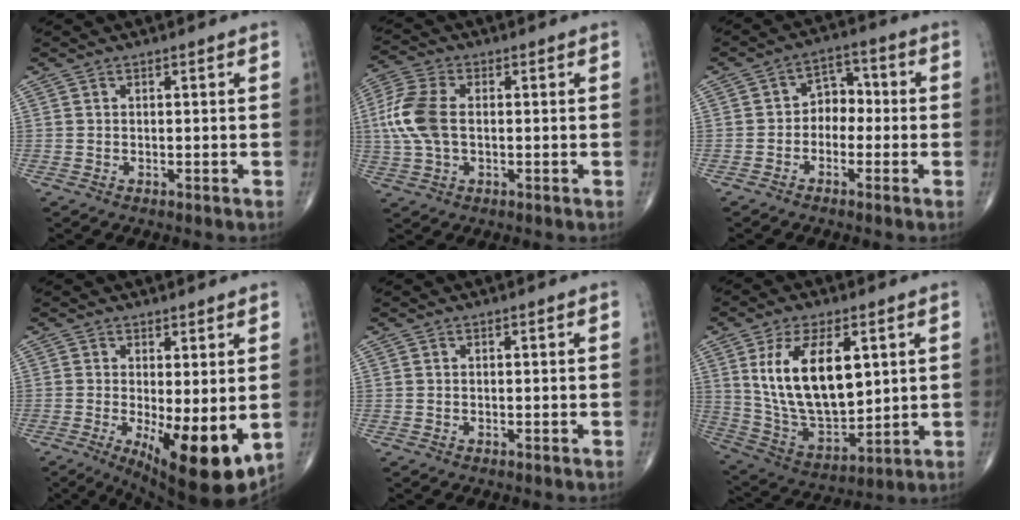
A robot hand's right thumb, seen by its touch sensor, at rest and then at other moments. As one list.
[{"total": 9.9, "force": [0.3, 5.8, 8.0], "torque": [-0.196, 0.017, 0.004]}, {"total": 5.5, "force": [-1.1, 4.3, 3.3], "torque": [-0.020, 0.030, -0.035]}, {"total": 12.5, "force": [-2.2, 4.2, 11.5], "torque": [-0.167, -0.030, -0.020]}, {"total": 0.0}, {"total": 18.6, "force": [4.9, 9.6, 15.1], "torque": [-0.258, -0.023, 0.107]}]